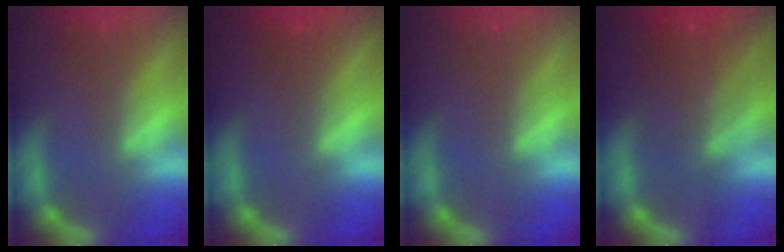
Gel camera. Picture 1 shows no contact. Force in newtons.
{"total": 0.9}
{"total": 0.0}
{"total": 6.0}